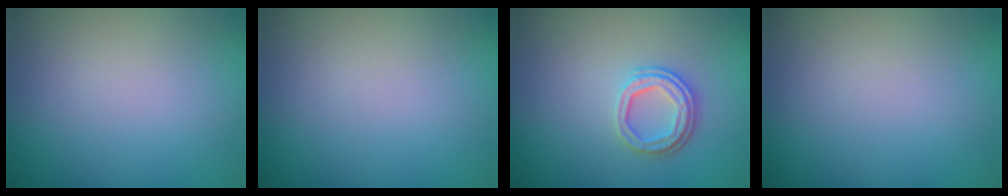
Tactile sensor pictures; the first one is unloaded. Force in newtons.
{"total": 0.0}
{"total": 3.3, "press": 2.5, "slide": 2.2}
{"total": 0.0}